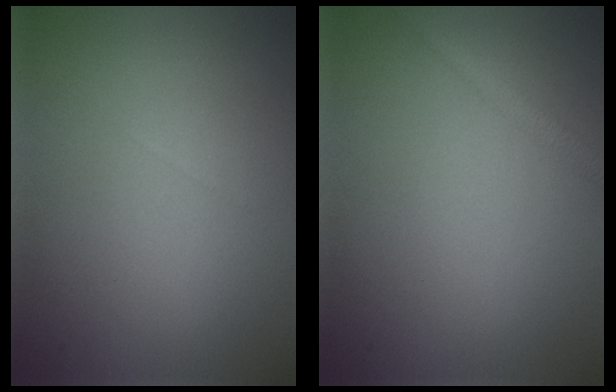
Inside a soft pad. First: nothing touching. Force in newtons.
{"total": 1.3, "press": 1.3, "slide": 0.1}